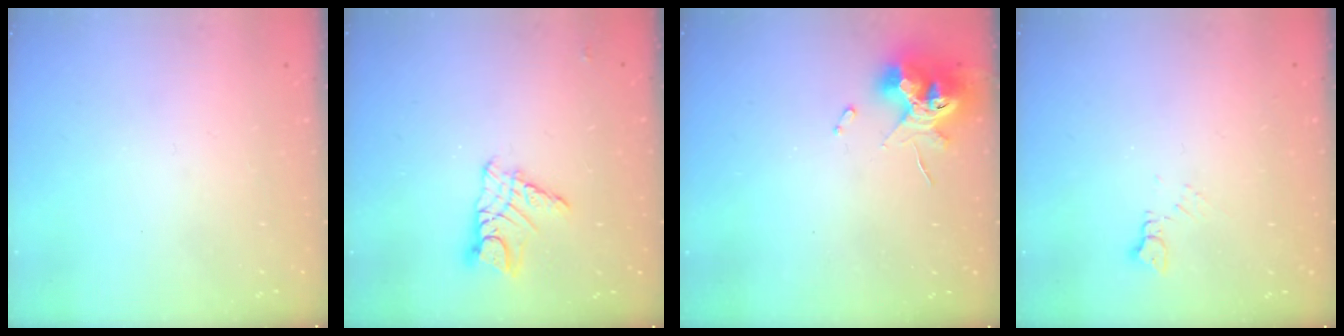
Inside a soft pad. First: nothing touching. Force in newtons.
{"total": 9.2, "press": 9.2, "slide": 0.6}
{"total": 11.4, "press": 11.3, "slide": 1.1}
{"total": 2.9, "press": 2.9, "slide": 0.5}